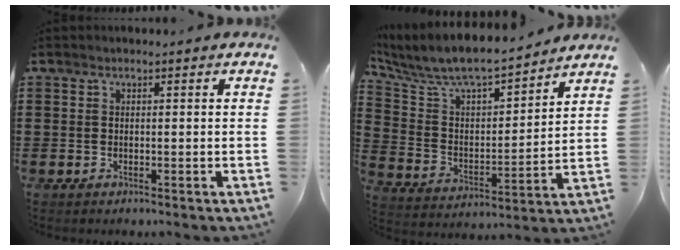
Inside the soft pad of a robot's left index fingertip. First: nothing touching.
{"total": 7.4, "force": [6.6, 1.5, 2.9], "torque": [-0.090, -0.051, 0.108]}